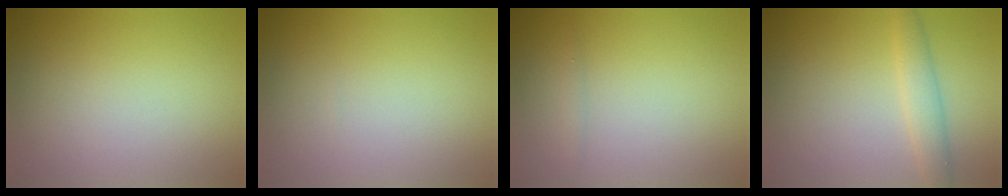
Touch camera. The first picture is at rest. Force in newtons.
{"total": 0.0}
{"total": 0.5, "press": 0.5, "slide": 0.0}
{"total": 2.4, "press": 2.4, "slide": 0.1}